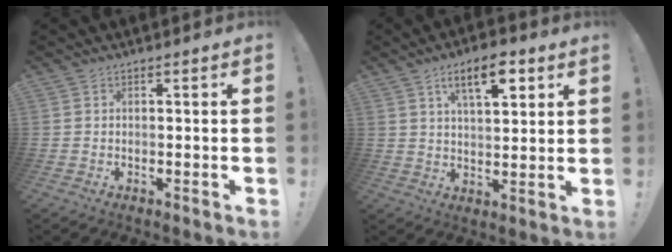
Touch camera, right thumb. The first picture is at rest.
{"total": 10.3, "force": [5.2, 3.8, 8.0], "torque": [-0.126, -0.012, 0.087]}